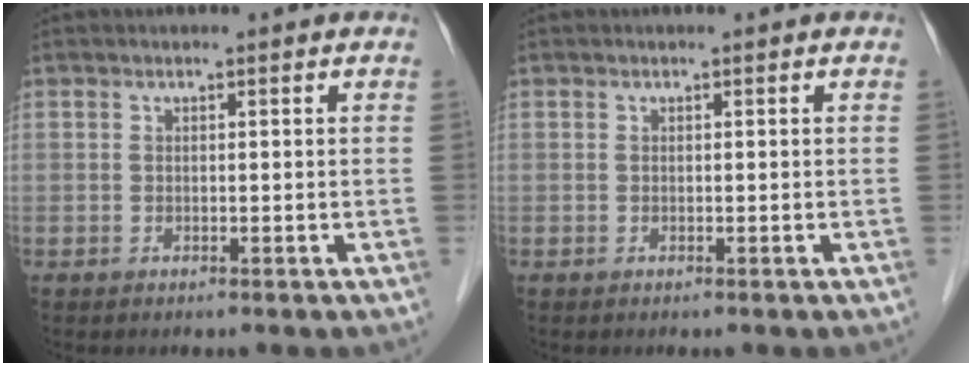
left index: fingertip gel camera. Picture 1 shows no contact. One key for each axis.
{"total": 0.0}